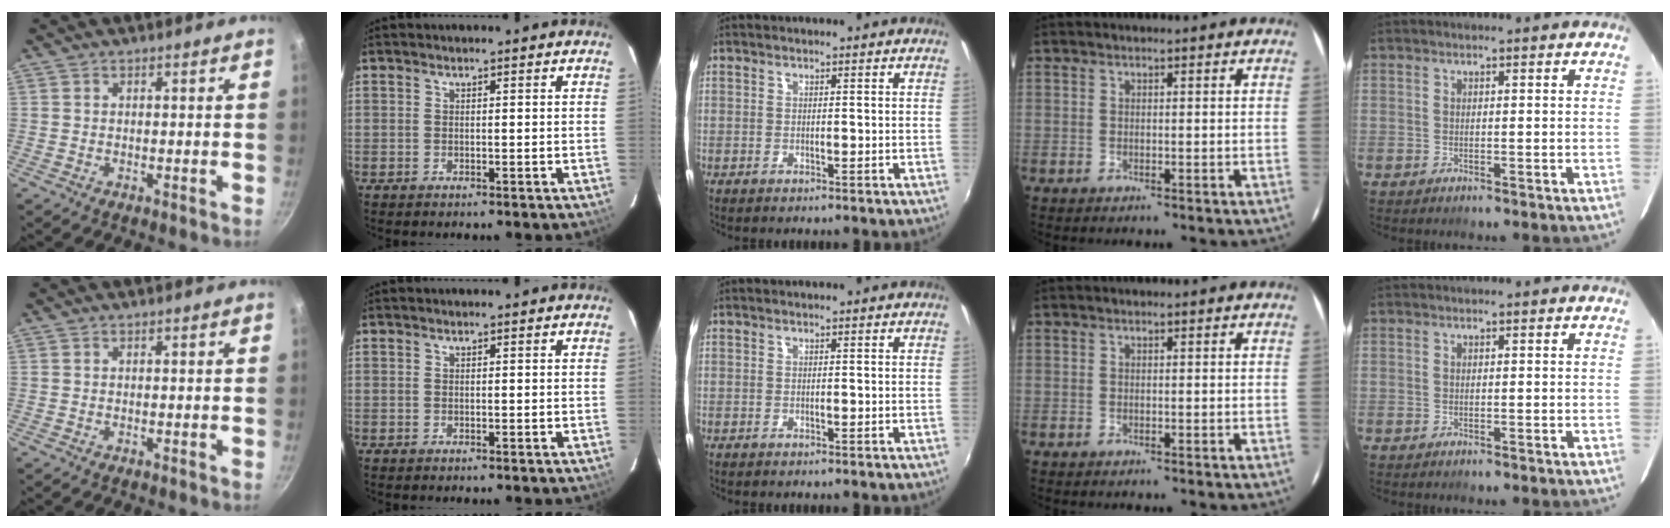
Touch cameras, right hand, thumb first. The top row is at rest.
{}